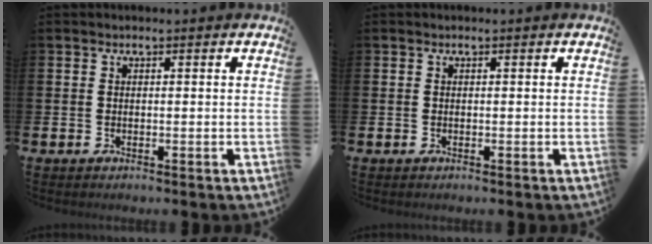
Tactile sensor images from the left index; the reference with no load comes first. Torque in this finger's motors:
{"motor_torque": [0.00, 0.00, 0.00, 0.01]}